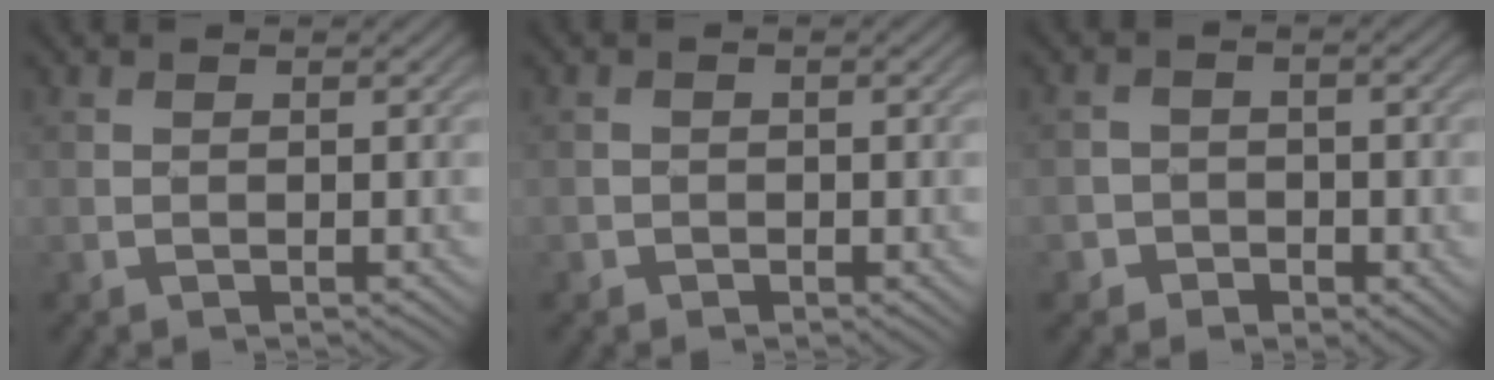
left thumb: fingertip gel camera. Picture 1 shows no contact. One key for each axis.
{"total": 1.1, "fx": -0.4, "fy": 1.0, "fz": 0.2, "tx": 0.004, "ty": -0.005, "tz": -0.008}
{"total": 3.8, "fx": -1.6, "fy": 3.3, "fz": 1.0, "tx": -0.004, "ty": 0.005, "tz": -0.039}